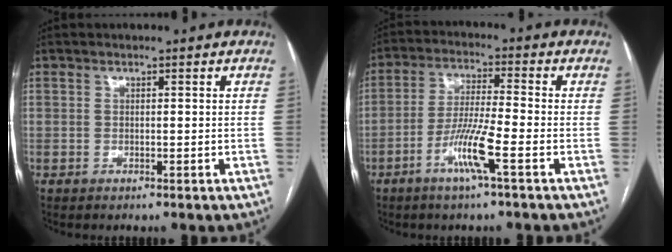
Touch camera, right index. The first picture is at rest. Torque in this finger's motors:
{"motor_torque": [0.26, -0.28, 0.26, 0.11]}